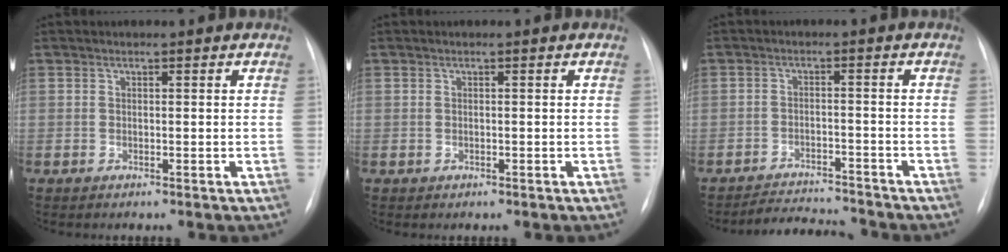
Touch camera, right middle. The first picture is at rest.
{"total": 0.0}
{"total": 6.4, "force": [-6.3, 0.9, 0.4], "torque": [-0.005, 0.004, -0.099]}